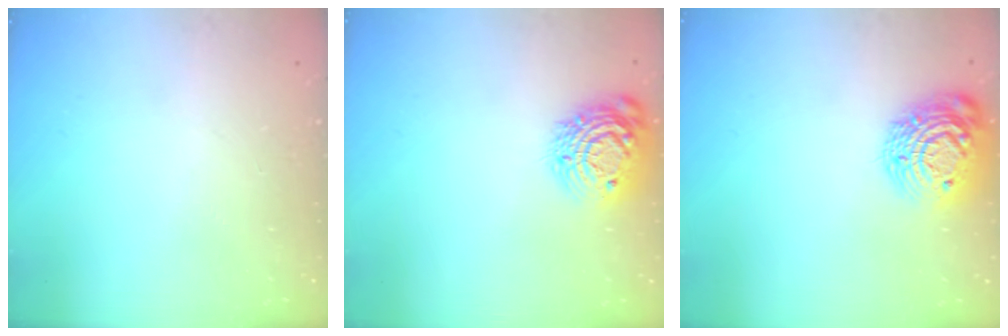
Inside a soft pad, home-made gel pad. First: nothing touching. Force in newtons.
{"total": 13.7, "press": 13.7, "slide": 1.0}
{"total": 15.6, "press": 15.5, "slide": 1.1}